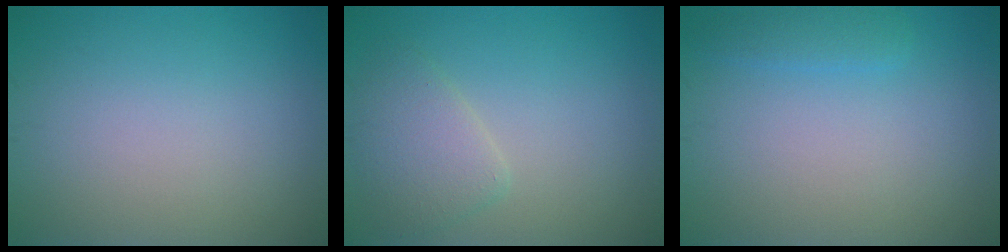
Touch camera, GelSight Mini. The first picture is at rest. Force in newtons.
{"total": 2.9, "press": 2.9, "slide": 0.2}
{"total": 1.4, "press": 1.4, "slide": 0.1}